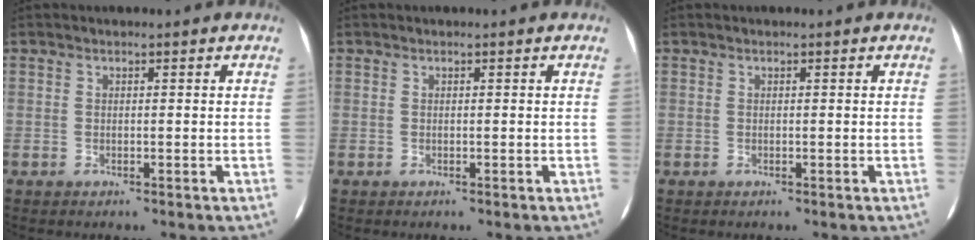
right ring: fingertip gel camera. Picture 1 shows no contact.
{"total": 0.0}
{"total": 0.0}